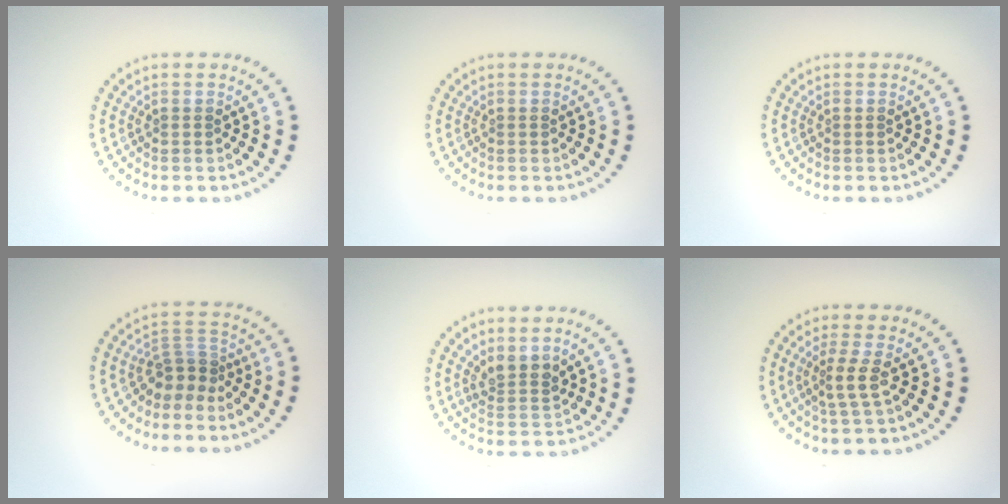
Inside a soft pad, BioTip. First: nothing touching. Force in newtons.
{"total": 0.0}
{"total": 0.0}
{"total": 2.8, "press": 1.7, "slide": 2.2}
{"total": 2.3, "press": 1.8, "slide": 1.4}
{"total": 2.1, "press": 1.5, "slide": 1.5}